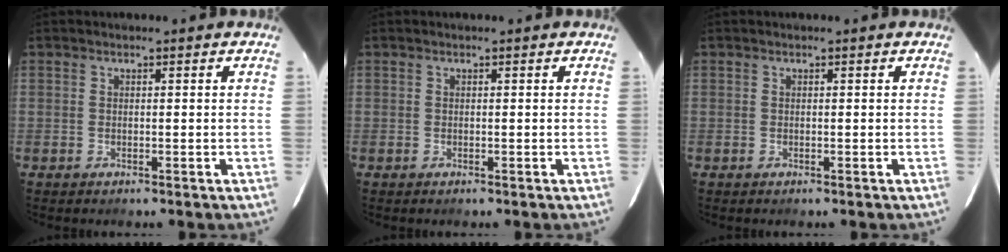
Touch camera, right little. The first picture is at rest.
{"total": 0.0}
{"total": 0.0}